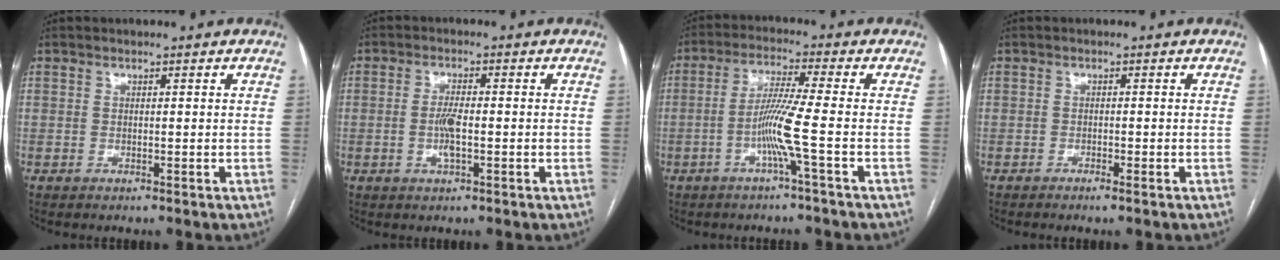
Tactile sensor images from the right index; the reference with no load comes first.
{"total": 3.6, "force": [-0.8, 0.8, 3.4], "torque": [-0.072, -0.003, -0.014]}
{"total": 6.9, "force": [-2.2, -1.6, 6.4], "torque": [-0.127, 0.001, -0.047]}
{"total": 1.1, "force": [-0.8, 0.0, 0.7], "torque": [-0.017, -0.001, -0.013]}